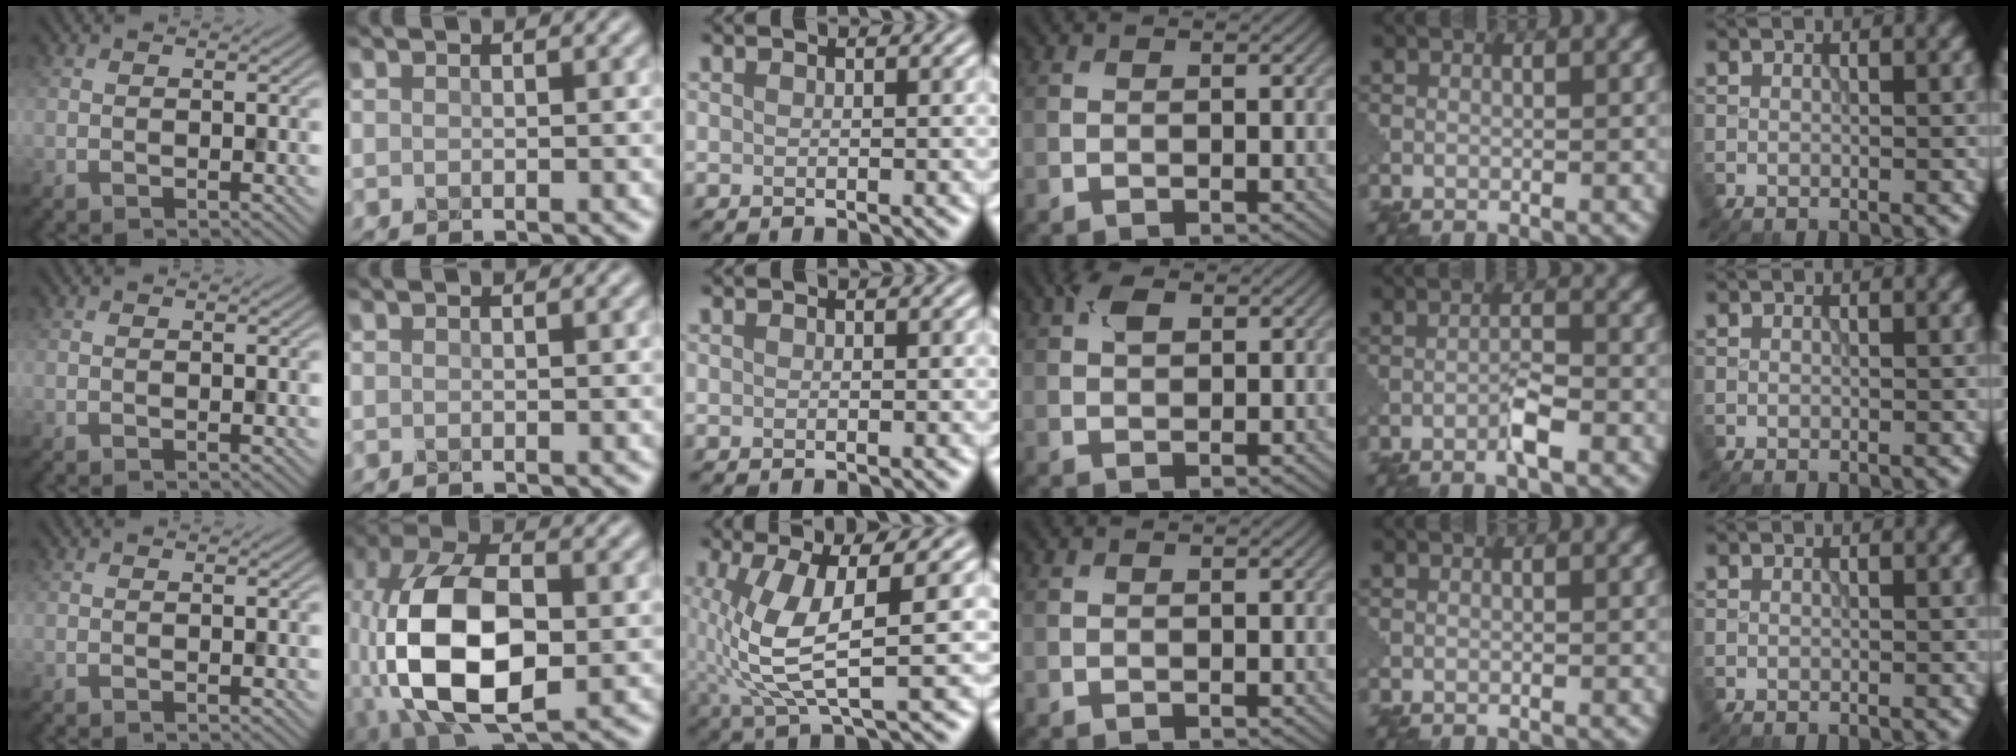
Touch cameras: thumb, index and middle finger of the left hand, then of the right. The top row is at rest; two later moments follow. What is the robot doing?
{"motion": "assemble", "object": "puzzle pieces"}